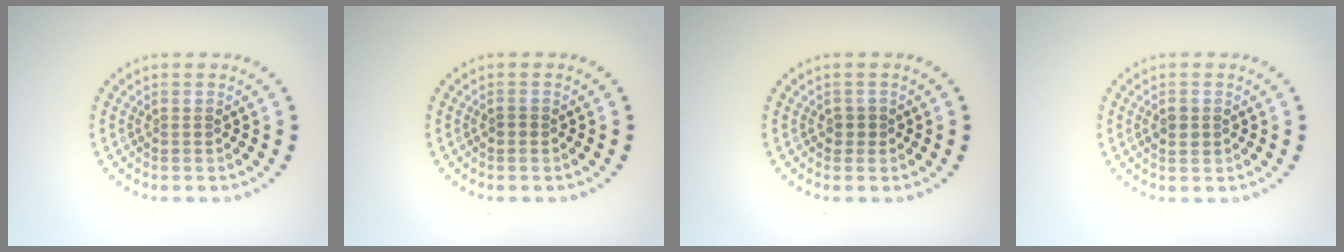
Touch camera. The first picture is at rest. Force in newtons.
{"total": 0.8, "press": 0.8, "slide": 0.2}
{"total": 1.0, "press": 0.9, "slide": 0.4}
{"total": 1.4, "press": 1.4, "slide": 0.0}